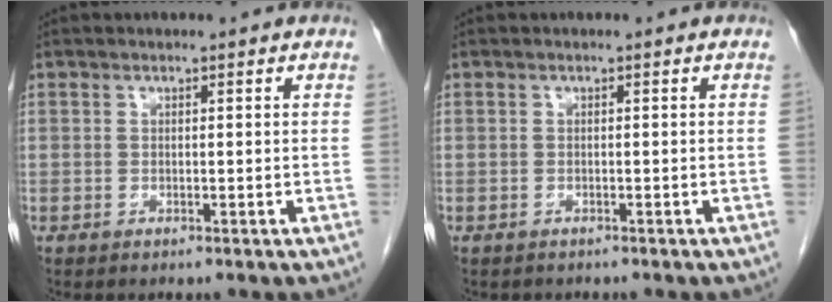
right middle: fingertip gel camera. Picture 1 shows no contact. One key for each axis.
{"total": 0.9, "fx": -0.8, "fy": 0.5, "fz": 0.1, "tx": -0.012, "ty": 0.000, "tz": -0.011}